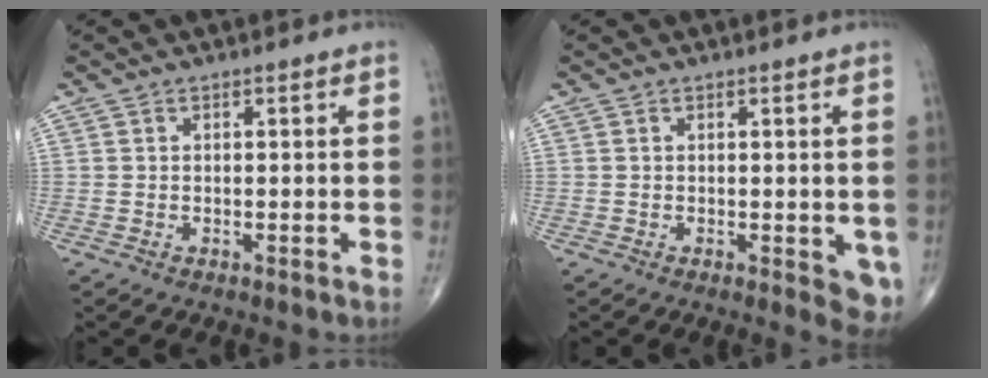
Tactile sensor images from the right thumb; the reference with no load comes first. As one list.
[{"total": 4.6, "force": [-0.9, 1.9, 4.1], "torque": [-0.031, -0.008, -0.011]}]